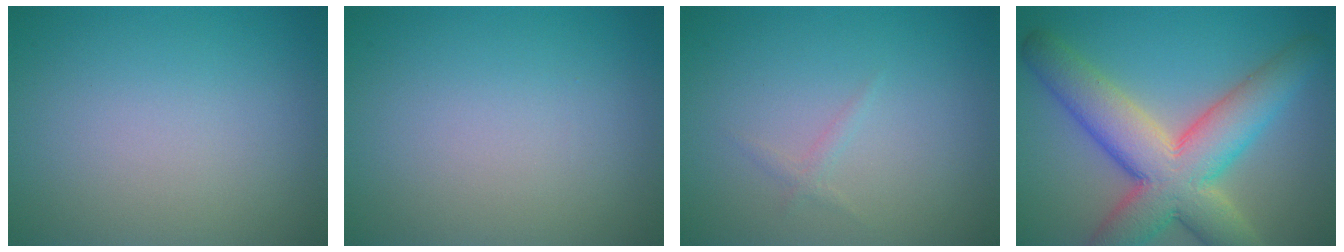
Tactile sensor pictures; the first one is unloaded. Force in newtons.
{"total": 0.0}
{"total": 0.7, "press": 0.7, "slide": 0.0}
{"total": 10.2, "press": 10.2, "slide": 0.7}